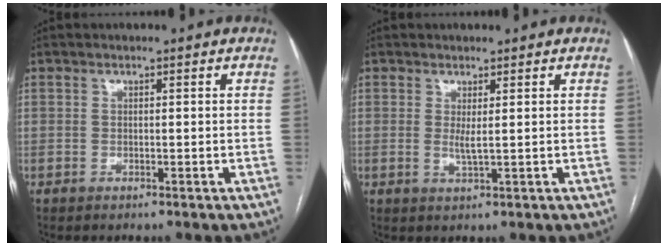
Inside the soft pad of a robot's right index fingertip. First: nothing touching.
{"total": 1.6, "force": [0.3, 0.0, 1.6], "torque": [-0.039, -0.006, 0.010]}